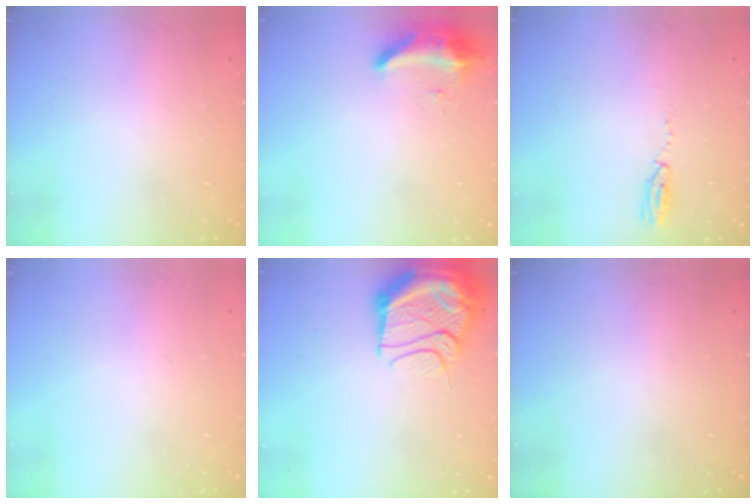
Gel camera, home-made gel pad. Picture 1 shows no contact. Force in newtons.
{"total": 8.9, "press": 8.8, "slide": 1.6}
{"total": 3.5, "press": 2.8, "slide": 2.2}
{"total": 0.0}
{"total": 17.9, "press": 16.5, "slide": 6.9}
{"total": 0.0}